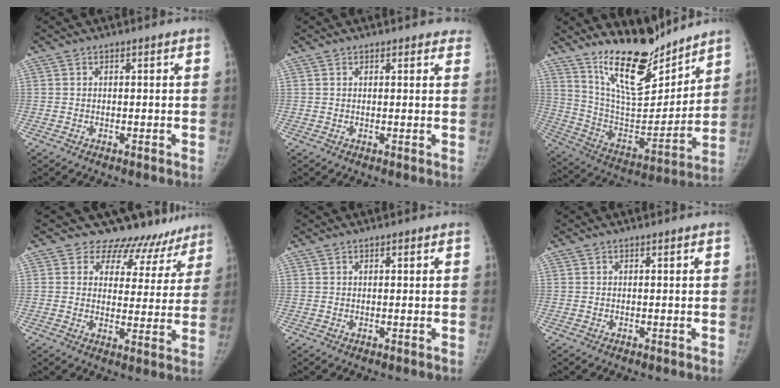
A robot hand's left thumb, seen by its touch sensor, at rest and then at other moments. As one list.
[{"total": 2.8, "force": [2.5, 1.2, 0.4], "torque": [0.026, -0.008, 0.011]}, {"total": 18.8, "force": [15.2, 6.4, 8.9], "torque": [-0.101, -0.112, 0.271]}, {"total": 16.2, "force": [13.9, 8.3, 1.3], "torque": [0.038, -0.073, 0.141]}, {"total": 0.7, "force": [0.3, 0.4, 0.5], "torque": [-0.003, 0.000, 0.004]}, {"total": 0.0}]